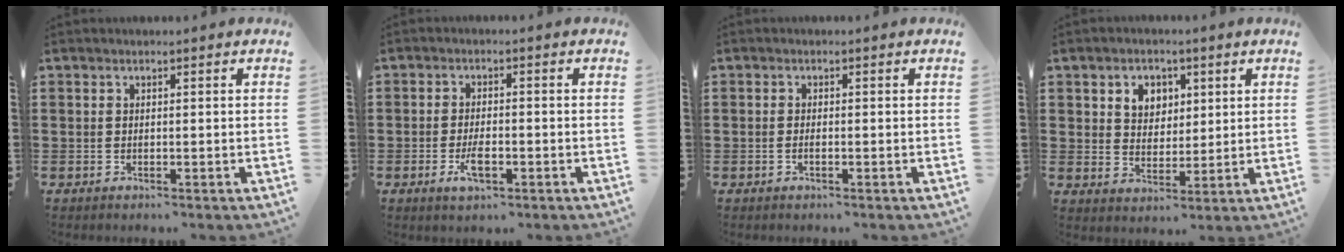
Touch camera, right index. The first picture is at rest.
{"total": 3.5, "force": [-1.4, 1.3, 3.0], "torque": [-0.064, -0.002, -0.027]}
{"total": 0.8, "force": [-0.3, 0.1, 0.7], "torque": [-0.014, -0.006, -0.005]}
{"total": 4.2, "force": [1.8, 3.6, 1.4], "torque": [-0.036, 0.010, 0.030]}